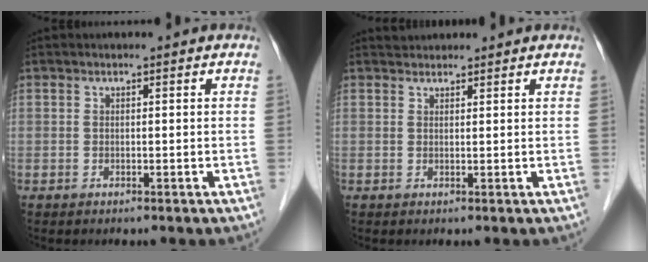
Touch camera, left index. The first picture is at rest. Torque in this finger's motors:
{"motor_torque": [0.06, -0.01, -0.01, -0.01]}